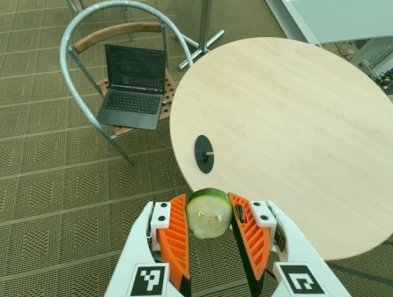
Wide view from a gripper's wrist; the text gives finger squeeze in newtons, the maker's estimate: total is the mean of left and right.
{"total": 8.7, "left": 8.6, "right": 8.9}